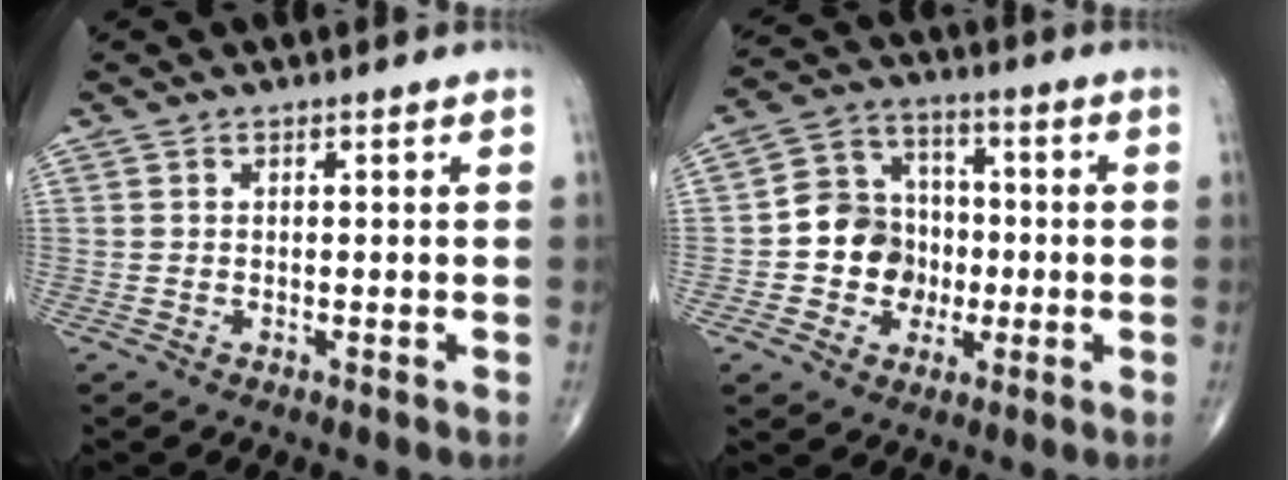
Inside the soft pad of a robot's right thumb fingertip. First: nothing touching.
{"total": 11.1, "force": [-1.7, 9.9, 4.5], "torque": [-0.028, 0.031, -0.036]}